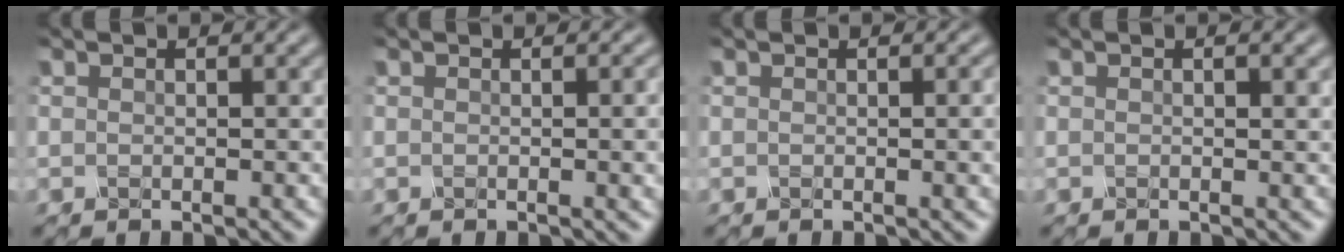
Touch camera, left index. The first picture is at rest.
{"total": 3.7, "force": [0.3, 1.8, 3.3], "torque": [-0.011, 0.029, -0.006]}
{"total": 3.4, "force": [0.3, 1.6, 3.0], "torque": [-0.008, 0.027, -0.008]}
{"total": 1.6, "force": [0.7, 0.7, 1.3], "torque": [-0.001, 0.003, -0.001]}